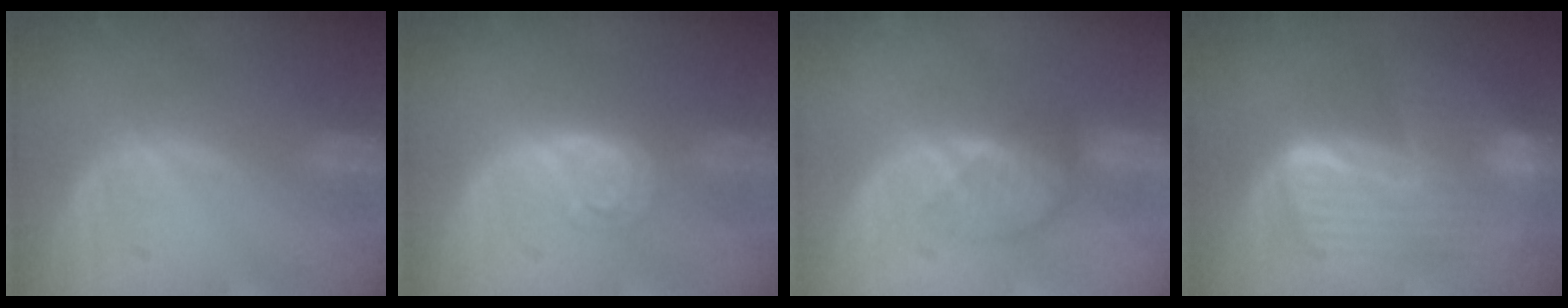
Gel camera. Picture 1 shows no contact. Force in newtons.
{"total": 4.3, "press": 3.9, "slide": 1.9}
{"total": 4.0, "press": 3.7, "slide": 1.6}
{"total": 9.0, "press": 9.0, "slide": 0.6}